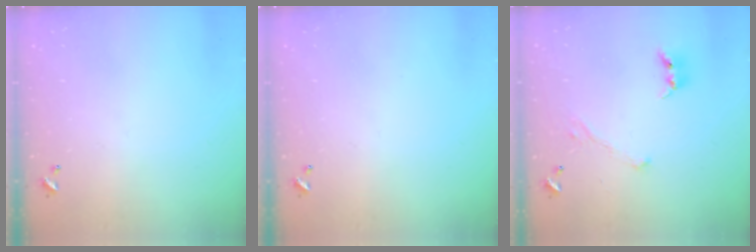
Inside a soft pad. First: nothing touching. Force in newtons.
{"total": 0.0}
{"total": 1.8, "press": 1.6, "slide": 0.9}